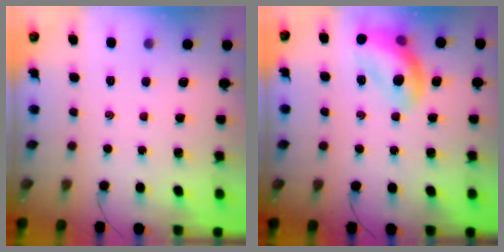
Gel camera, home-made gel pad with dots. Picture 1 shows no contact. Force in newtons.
{"total": 14.1, "press": 14.0, "slide": 1.7}